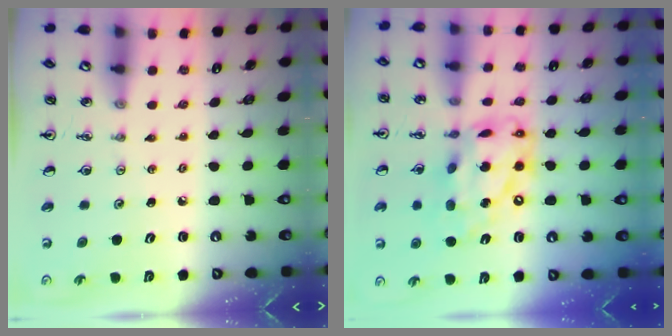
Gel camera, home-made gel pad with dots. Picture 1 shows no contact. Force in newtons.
{"total": 18.1, "press": 18.0, "slide": 2.0}